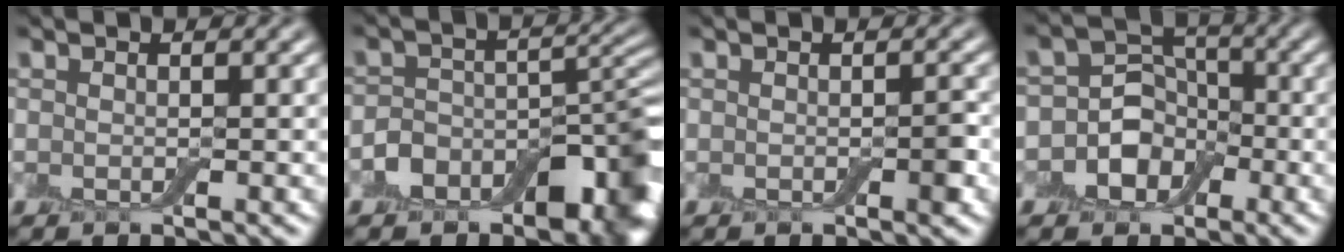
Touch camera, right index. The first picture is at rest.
{"total": 8.3, "force": [-5.1, 4.9, 4.4], "torque": [-0.051, -0.007, -0.088]}
{"total": 0.9, "force": [-0.4, 0.4, 0.7], "torque": [-0.010, 0.000, -0.005]}
{"total": 6.1, "force": [-1.9, 5.1, 2.6], "torque": [-0.016, 0.012, -0.059]}